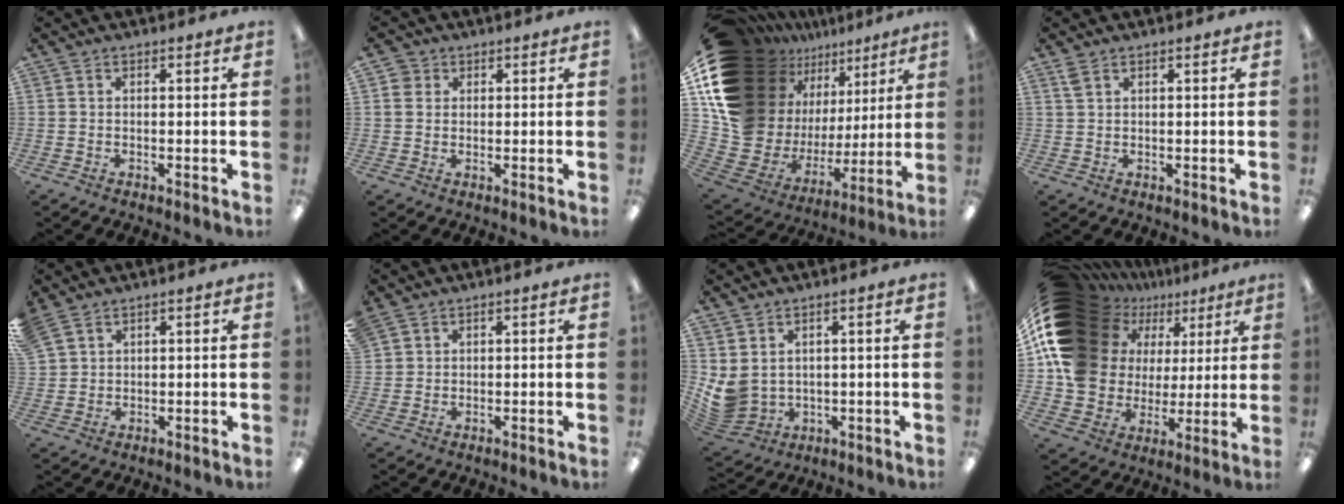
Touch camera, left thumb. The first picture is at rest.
{"total": 3.3, "force": [1.5, 2.9, 0.6], "torque": [-0.013, 0.004, 0.027]}
{"total": 18.6, "force": [7.3, 13.9, 10.0], "torque": [-0.174, -0.088, 0.181]}
{"total": 1.6, "force": [1.1, 0.7, 0.9], "torque": [-0.023, 0.001, 0.021]}
{"total": 4.4, "force": [3.5, 2.4, 1.3], "torque": [-0.036, -0.009, 0.069]}
{"total": 2.8, "force": [2.2, 1.7, 0.4], "torque": [-0.013, -0.002, 0.043]}
{"total": 4.9, "force": [1.9, 4.0, 2.2], "torque": [-0.071, -0.021, 0.035]}
{"total": 18.2, "force": [7.4, 14.3, 8.4], "torque": [-0.180, -0.046, 0.159]}